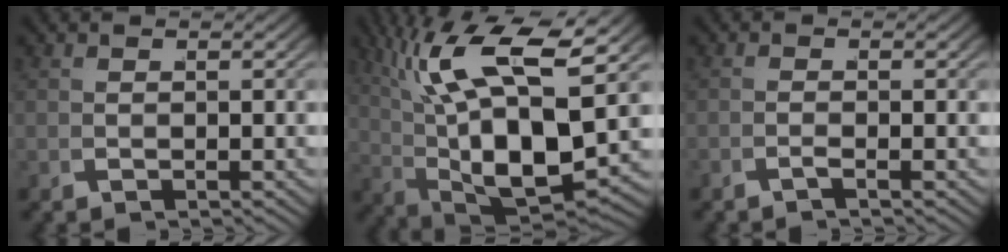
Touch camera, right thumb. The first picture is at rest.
{"total": 16.5, "force": [1.7, 9.3, 13.5], "torque": [-0.253, -0.033, 0.052]}
{"total": 0.8, "force": [-0.6, -0.2, 0.4], "torque": [-0.008, 0.001, -0.015]}